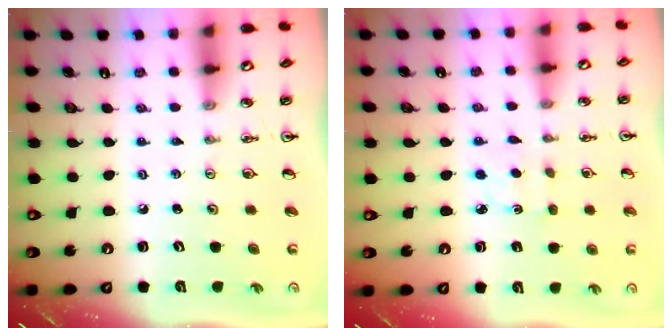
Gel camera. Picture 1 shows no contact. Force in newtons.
{"total": 2.3, "press": 2.3, "slide": 0.4}